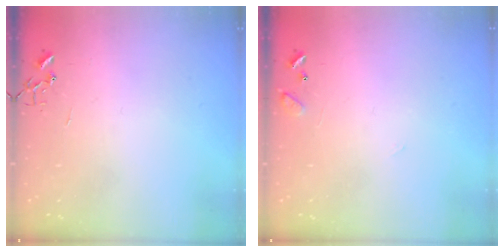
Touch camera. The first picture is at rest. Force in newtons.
{"total": 8.4, "press": 8.4, "slide": 0.5}